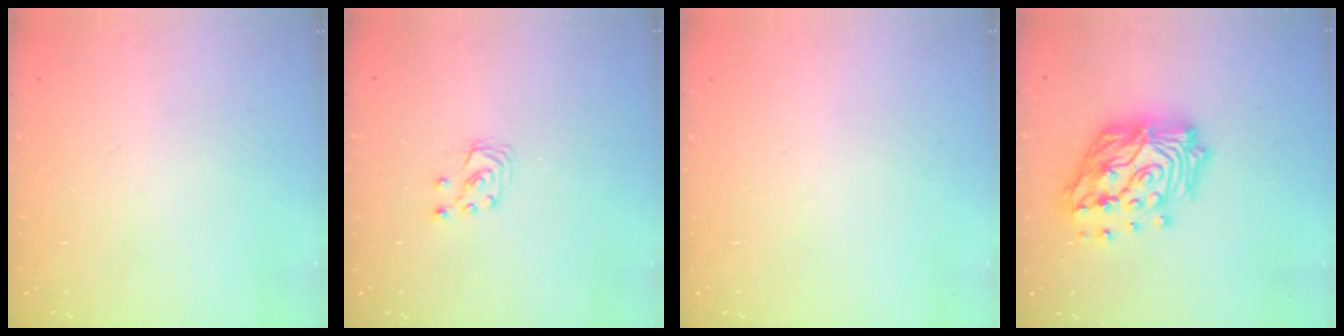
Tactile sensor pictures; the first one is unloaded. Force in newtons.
{"total": 2.6, "press": 2.6, "slide": 0.3}
{"total": 0.0}
{"total": 22.0, "press": 21.7, "slide": 3.4}